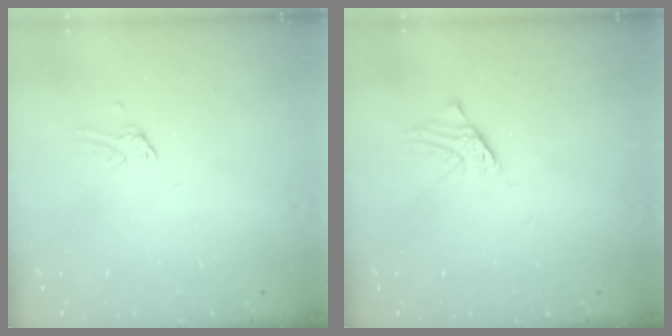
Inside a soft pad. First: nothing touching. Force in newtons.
{"total": 1.6, "press": 1.6, "slide": 0.2}